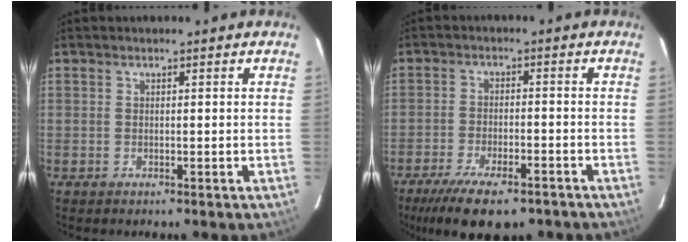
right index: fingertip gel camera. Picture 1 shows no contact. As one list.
[{"total": 13.9, "force": [-10.2, 4.5, 8.2], "torque": [-0.177, -0.036, -0.161]}]